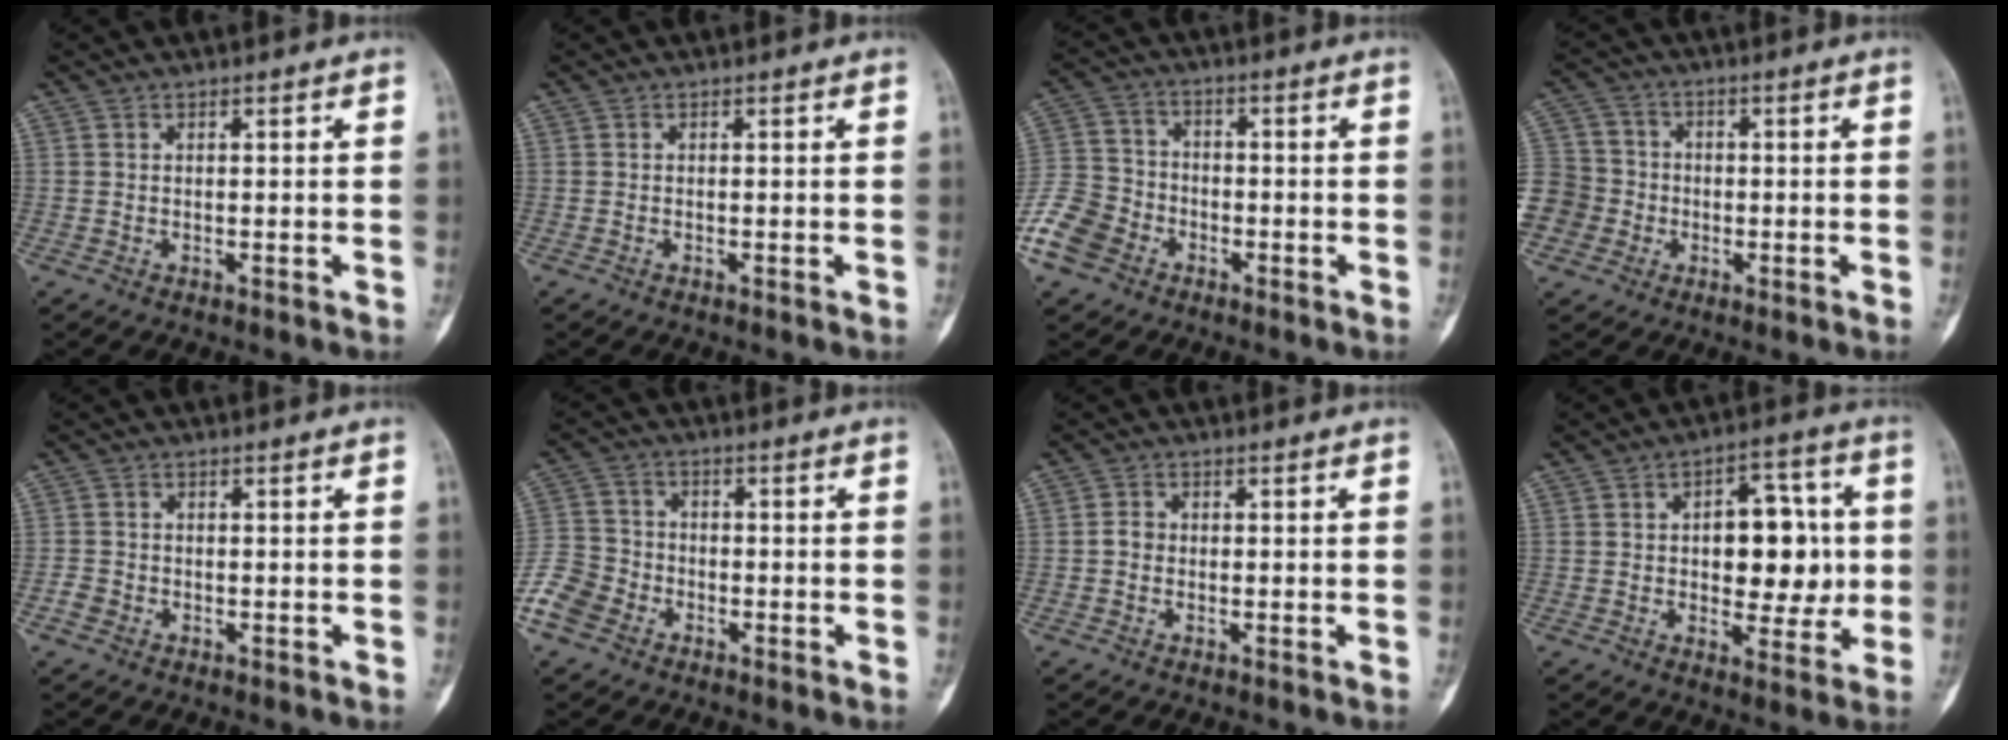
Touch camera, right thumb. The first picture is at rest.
{"total": 0.0}
{"total": 10.1, "force": [-5.5, 7.5, 4.0], "torque": [-0.074, 0.032, -0.115]}
{"total": 12.7, "force": [-3.5, 11.7, 3.6], "torque": [-0.086, 0.042, -0.063]}
{"total": 2.0, "force": [-1.0, 1.7, 0.6], "torque": [-0.007, 0.009, -0.023]}
{"total": 8.0, "force": [-4.4, 6.0, 3.0], "torque": [-0.056, 0.021, -0.096]}
{"total": 1.8, "force": [-0.3, 1.6, 0.9], "torque": [-0.009, 0.007, -0.009]}
{"total": 13.9, "force": [0.6, 8.2, 11.2], "torque": [-0.104, 0.017, 0.010]}